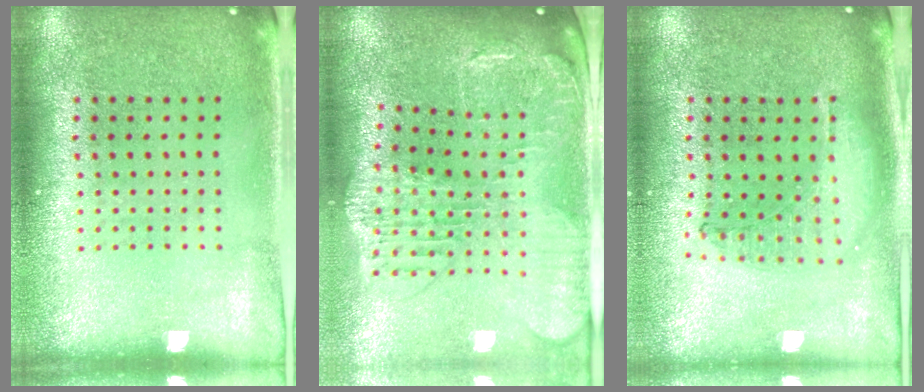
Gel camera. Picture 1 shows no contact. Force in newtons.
{"total": 2.5, "press": 2.2, "slide": 1.2}
{"total": 1.0, "press": 1.0, "slide": 0.2}